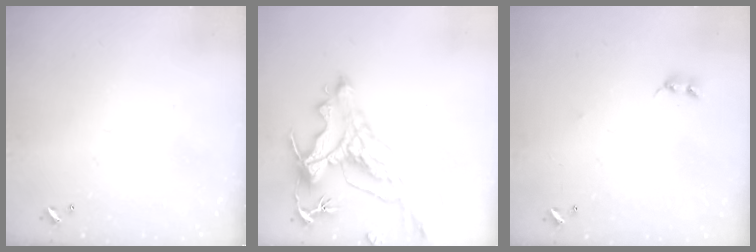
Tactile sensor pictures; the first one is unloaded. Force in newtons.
{"total": 2.9, "press": 2.6, "slide": 1.5}
{"total": 2.2, "press": 2.2, "slide": 0.4}